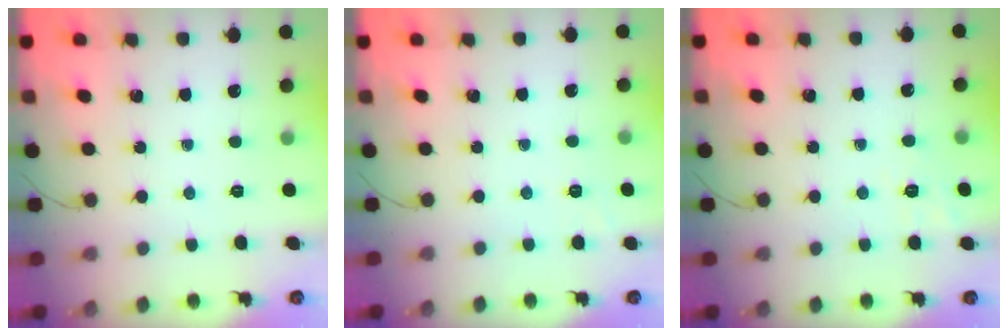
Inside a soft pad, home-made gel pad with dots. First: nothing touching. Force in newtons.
{"total": 1.6, "press": 0.2, "slide": 1.6}
{"total": 1.8, "press": 0.4, "slide": 1.8}